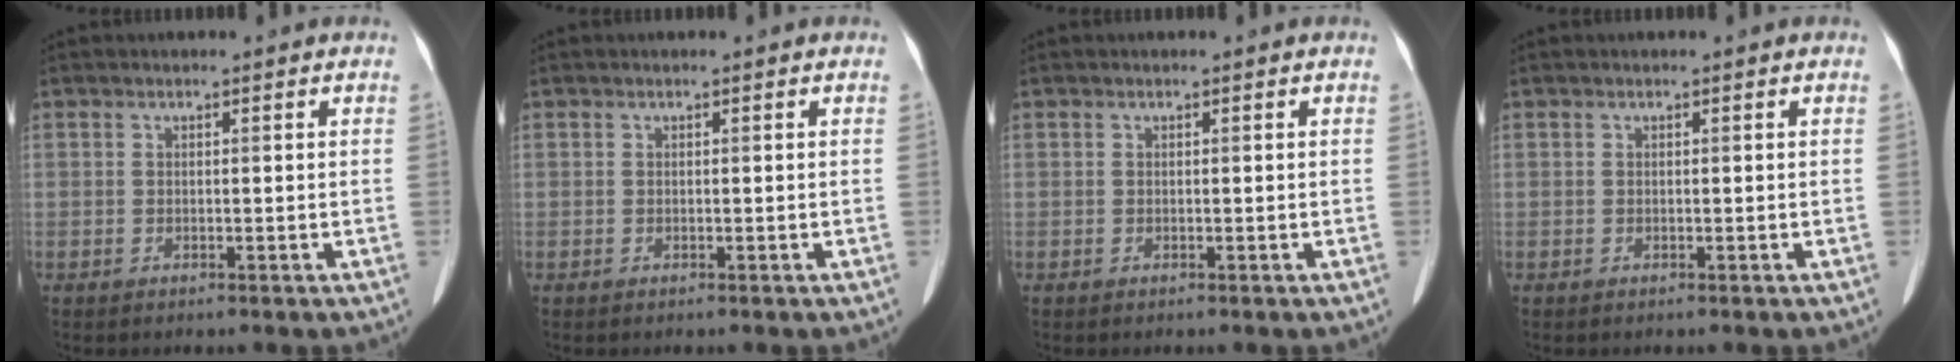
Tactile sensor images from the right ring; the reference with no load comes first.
{"total": 0.0}
{"total": 0.0}
{"total": 0.0}